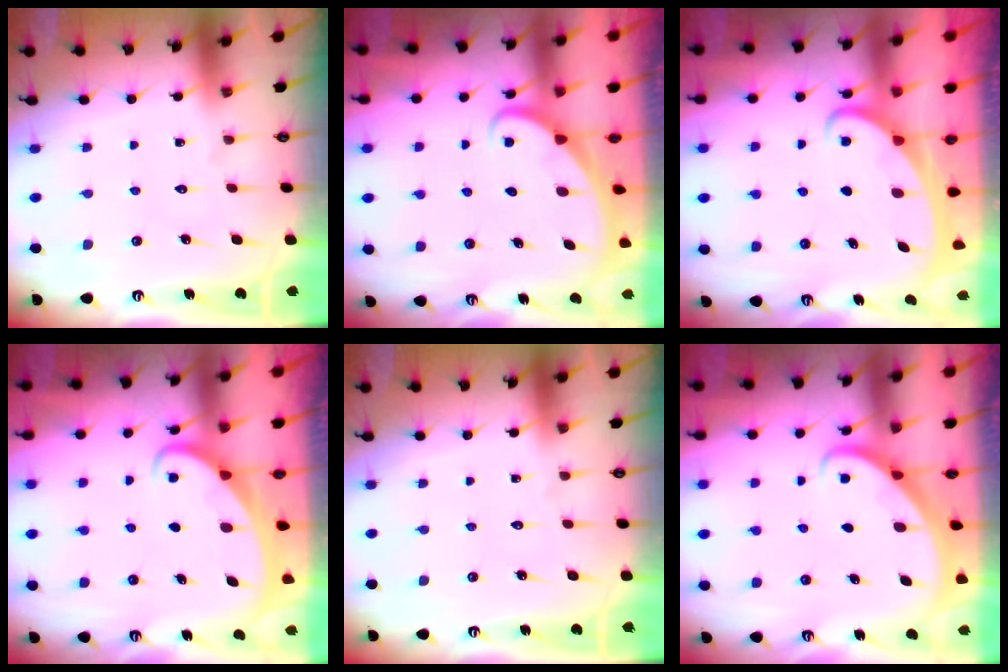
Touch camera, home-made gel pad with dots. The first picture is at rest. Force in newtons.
{"total": 2.5, "press": 2.5, "slide": 0.3}
{"total": 2.1, "press": 2.1, "slide": 0.3}
{"total": 2.0, "press": 2.0, "slide": 0.0}
{"total": 0.0}
{"total": 2.7, "press": 2.7, "slide": 0.2}